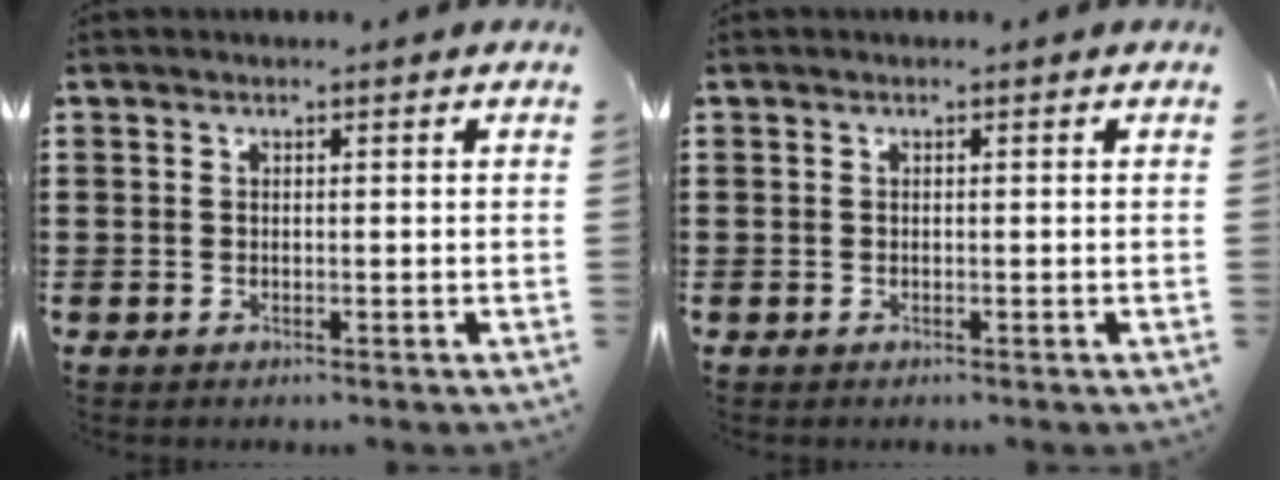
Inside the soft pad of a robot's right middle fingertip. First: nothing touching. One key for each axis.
{"total": 0.0}